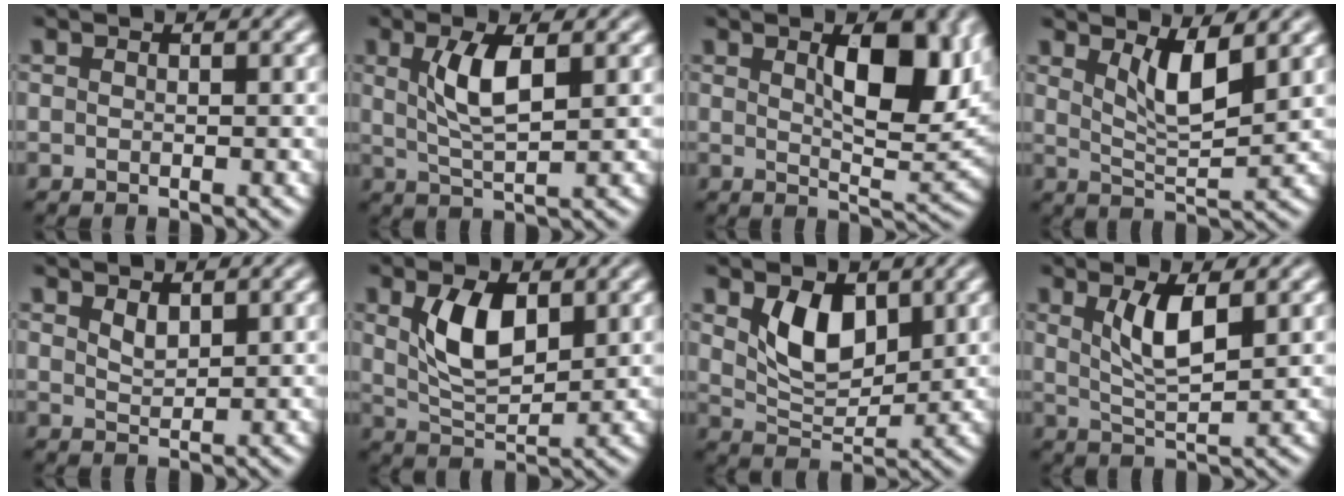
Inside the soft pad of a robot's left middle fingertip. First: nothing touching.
{"total": 4.5, "force": [1.0, 1.5, 4.1], "torque": [-0.091, -0.001, 0.020]}
{"total": 7.9, "force": [2.1, 3.0, 7.1], "torque": [-0.109, -0.004, 0.036]}
{"total": 4.2, "force": [1.9, 1.2, 3.6], "torque": [-0.071, -0.013, 0.039]}
{"total": 1.3, "force": [0.8, 0.5, 0.8], "torque": [-0.023, -0.005, 0.019]}
{"total": 5.3, "force": [1.3, 2.7, 4.4], "torque": [-0.099, -0.002, 0.028]}
{"total": 4.8, "force": [1.7, 2.8, 3.5], "torque": [-0.080, -0.009, 0.034]}
{"total": 4.2, "force": [1.1, 1.4, 3.8], "torque": [-0.085, -0.007, 0.023]}